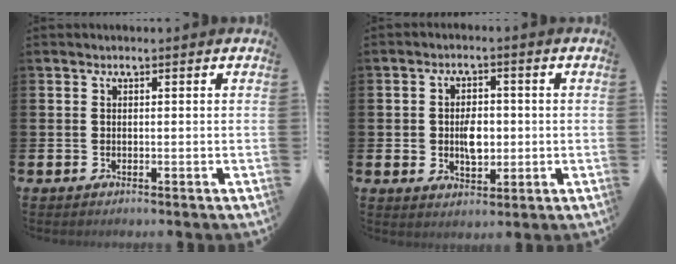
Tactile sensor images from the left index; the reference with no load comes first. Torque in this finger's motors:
{"motor_torque": [0.62, -0.43, 0.30, 0.07]}